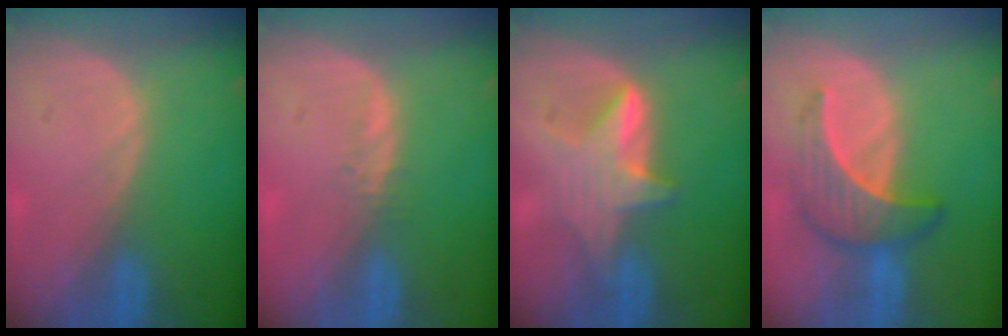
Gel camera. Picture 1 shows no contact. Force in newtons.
{"total": 1.1, "press": 1.0, "slide": 0.5}
{"total": 6.1, "press": 5.8, "slide": 1.9}
{"total": 6.5, "press": 6.4, "slide": 1.2}